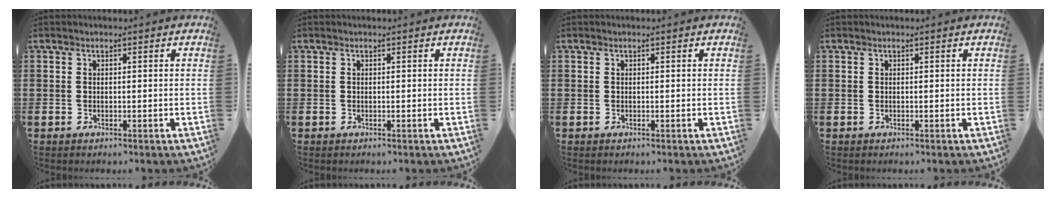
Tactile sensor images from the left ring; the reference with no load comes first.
{"total": 0.0}
{"total": 0.0}
{"total": 0.0}